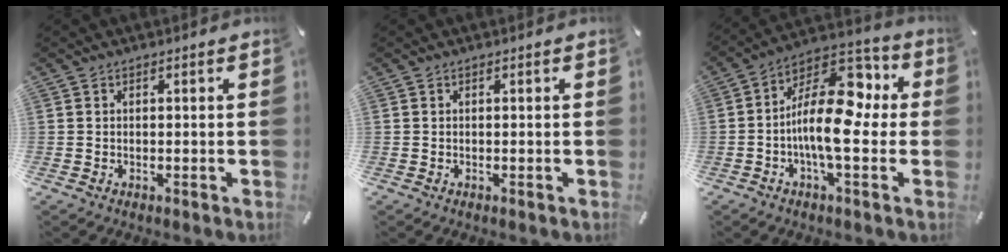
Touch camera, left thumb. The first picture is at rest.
{"total": 0.0}
{"total": 17.4, "force": [-0.2, 9.1, 14.9], "torque": [-0.247, -0.009, 0.002]}